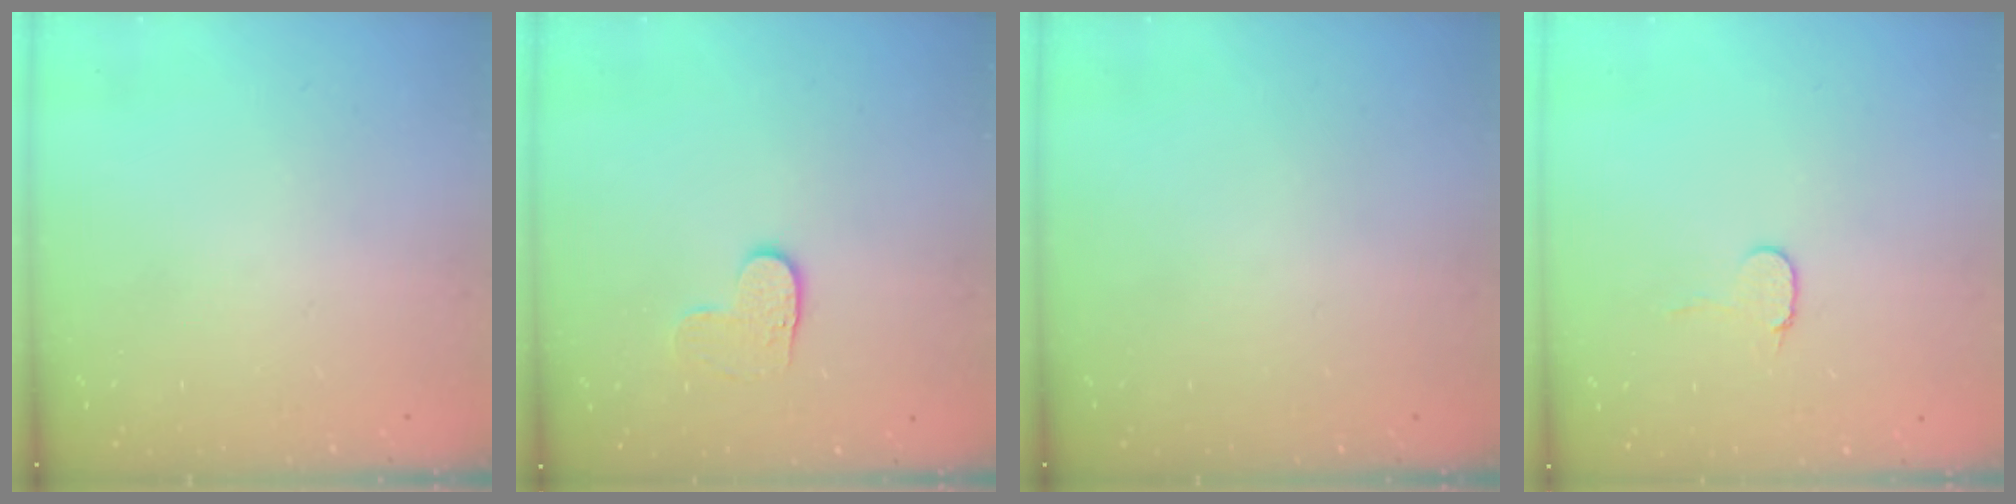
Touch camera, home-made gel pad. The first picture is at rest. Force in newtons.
{"total": 4.0, "press": 4.0, "slide": 0.4}
{"total": 0.0}
{"total": 5.9, "press": 5.9, "slide": 0.5}